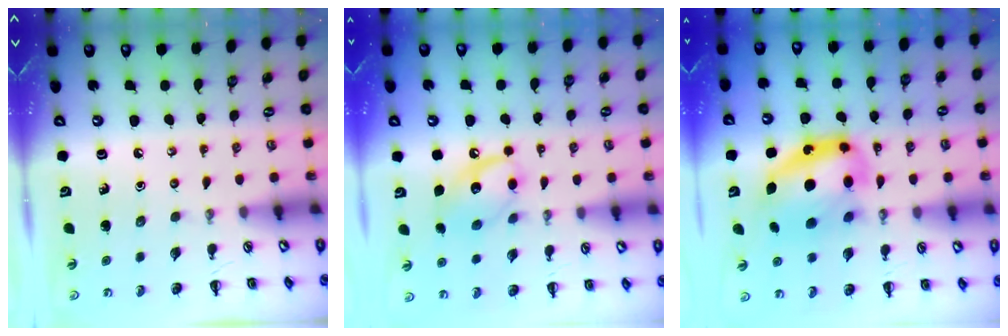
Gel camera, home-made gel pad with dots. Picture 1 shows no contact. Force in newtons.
{"total": 11.7, "press": 11.7, "slide": 1.0}
{"total": 13.9, "press": 13.5, "slide": 3.3}